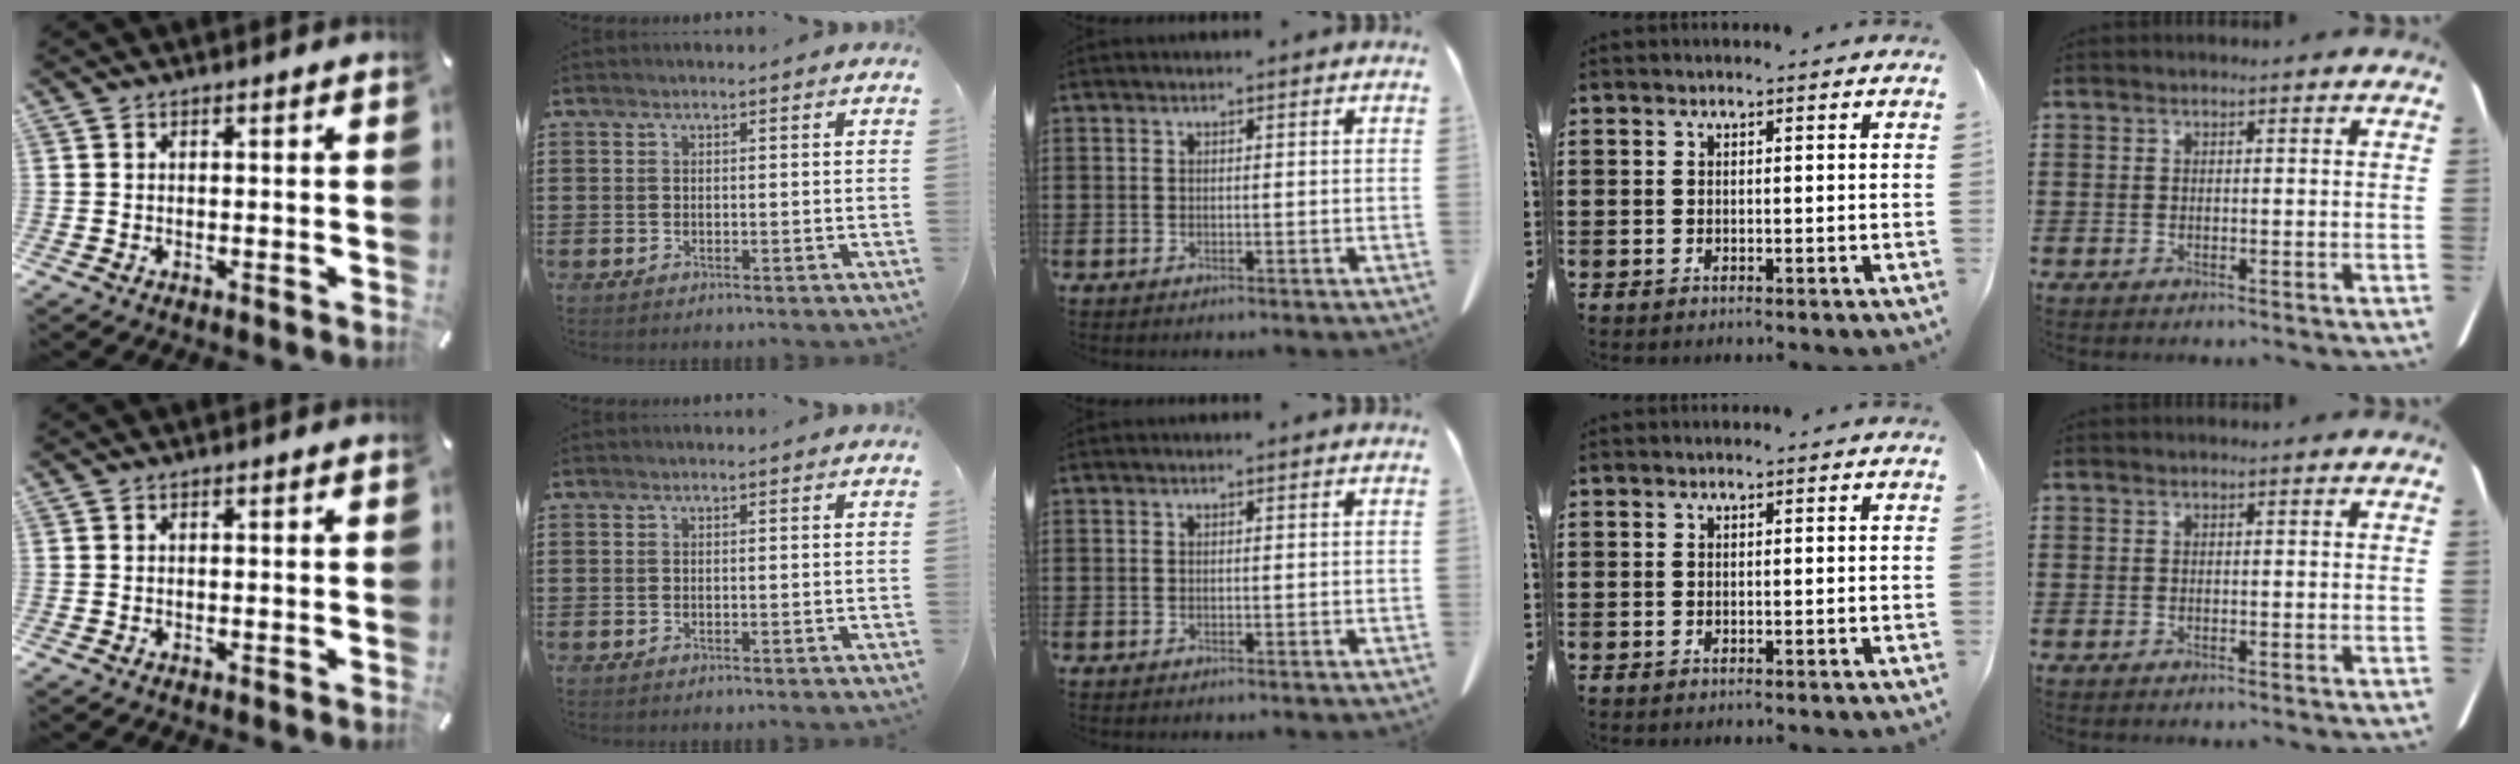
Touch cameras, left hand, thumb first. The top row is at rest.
{}